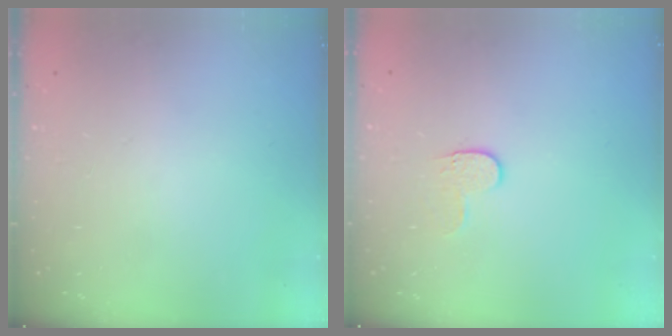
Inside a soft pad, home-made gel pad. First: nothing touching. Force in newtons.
{"total": 4.6, "press": 4.6, "slide": 0.5}